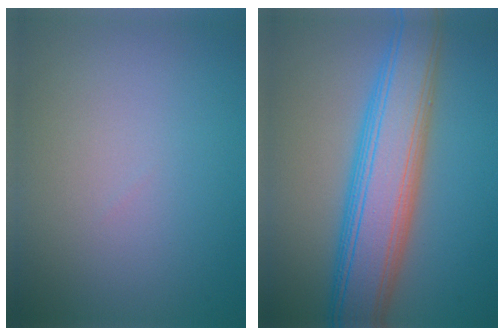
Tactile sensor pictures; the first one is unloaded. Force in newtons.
{"total": 8.6, "press": 8.6, "slide": 0.1}